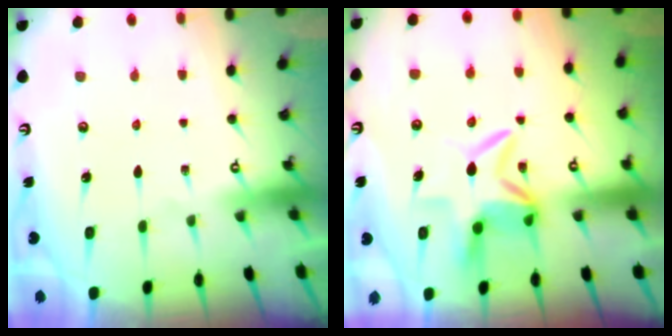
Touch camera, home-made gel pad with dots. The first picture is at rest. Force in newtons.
{"total": 7.6, "press": 7.5, "slide": 1.1}